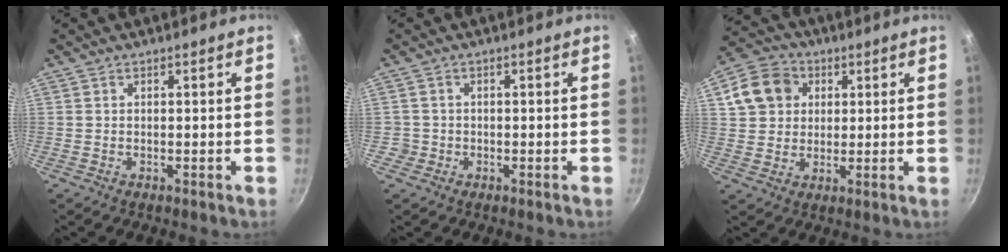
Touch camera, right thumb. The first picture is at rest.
{"total": 1.9, "force": [-0.6, 1.8, 0.2], "torque": [0.008, 0.013, -0.005]}
{"total": 10.6, "force": [3.3, 8.9, 4.7], "torque": [-0.061, 0.012, 0.050]}